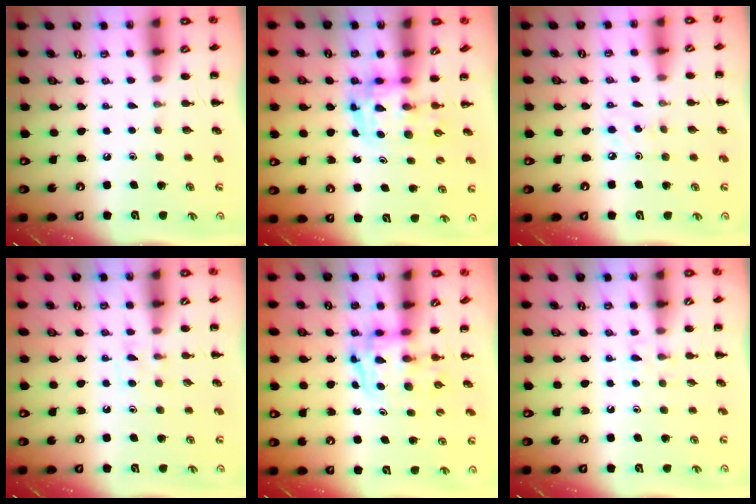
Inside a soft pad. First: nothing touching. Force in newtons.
{"total": 3.6, "press": 3.5, "slide": 0.6}
{"total": 4.4, "press": 4.2, "slide": 1.1}
{"total": 3.9, "press": 3.5, "slide": 1.7}
{"total": 3.3, "press": 3.2, "slide": 0.6}
{"total": 2.2, "press": 2.0, "slide": 1.0}